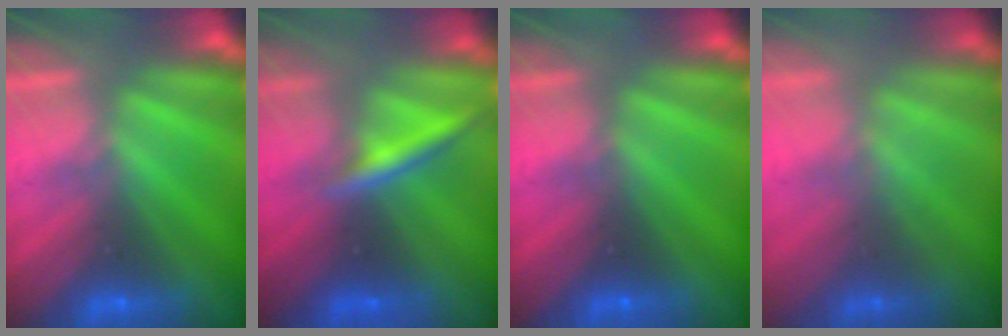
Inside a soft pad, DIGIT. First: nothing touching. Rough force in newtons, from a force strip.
{"total": 2.5}
{"total": 4.0}
{"total": 1.3}